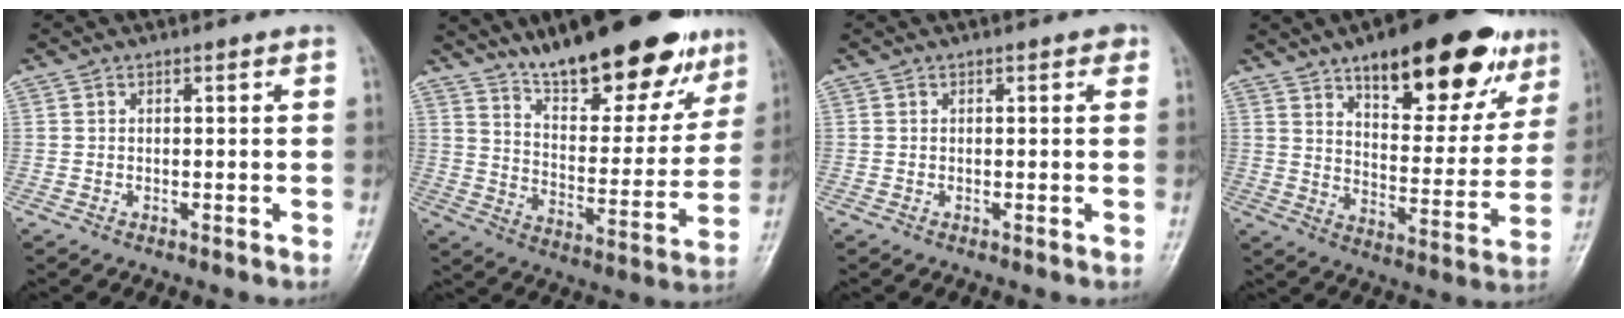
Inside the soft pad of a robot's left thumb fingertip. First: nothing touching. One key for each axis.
{"total": 22.6, "fx": 16.1, "fy": 7.4, "fz": 14.1, "tx": -0.161, "ty": -0.073, "tz": 0.252}
{"total": 0.8, "fx": 0.3, "fy": 0.4, "fz": 0.6, "tx": 0.000, "ty": 0.001, "tz": -0.001}
{"total": 23.3, "fx": 14.1, "fy": 9.3, "fz": 16.1, "tx": -0.174, "ty": -0.047, "tz": 0.208}